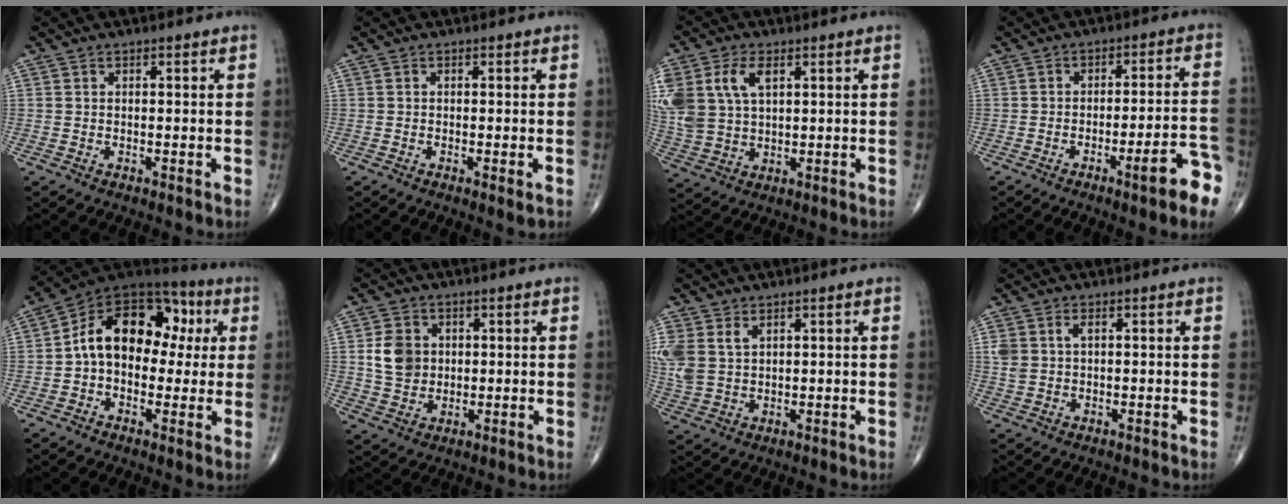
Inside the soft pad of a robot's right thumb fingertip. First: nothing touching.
{"total": 1.2, "force": [-0.4, 0.2, 1.1], "torque": [-0.023, -0.006, -0.008]}
{"total": 13.7, "force": [4.6, 8.5, 9.7], "torque": [-0.234, -0.001, 0.097]}
{"total": 10.1, "force": [-5.2, 1.1, 8.6], "torque": [-0.108, 0.030, -0.071]}
{"total": 17.5, "force": [1.8, 11.9, 12.6], "torque": [-0.157, 0.047, 0.016]}
{"total": 7.2, "force": [1.1, 5.9, 3.9], "torque": [-0.053, -0.003, 0.024]}
{"total": 8.2, "force": [3.0, 5.6, 5.2], "torque": [-0.130, 0.001, 0.073]}
{"total": 3.2, "force": [0.9, 1.8, 2.5], "torque": [-0.063, 0.009, 0.022]}